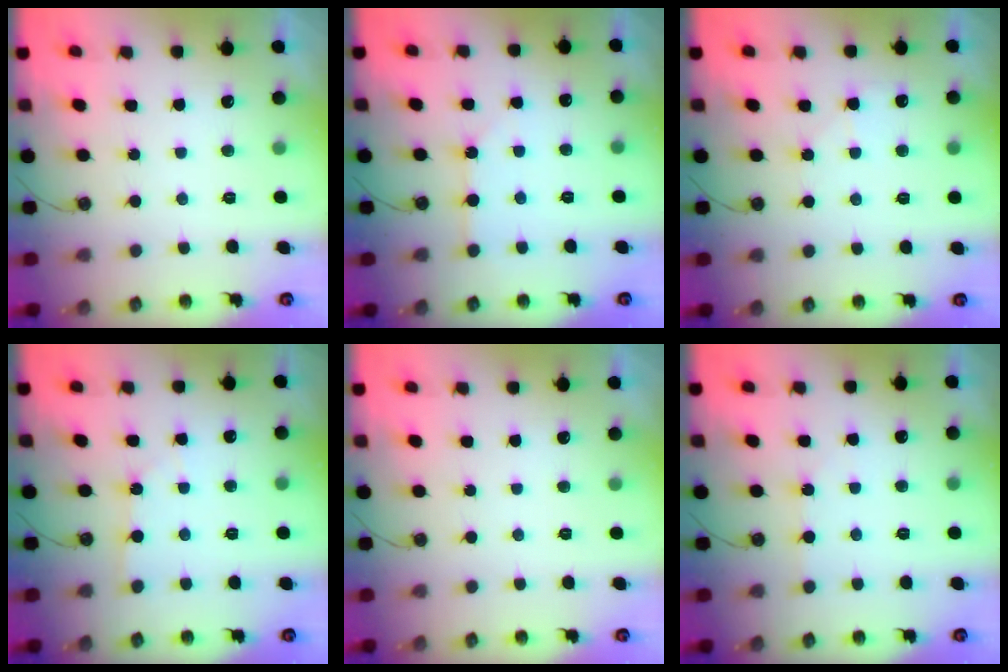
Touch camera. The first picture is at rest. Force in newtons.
{"total": 3.5, "press": 3.5, "slide": 0.4}
{"total": 4.8, "press": 4.7, "slide": 0.7}
{"total": 1.8, "press": 1.8, "slide": 0.3}
{"total": 0.0}
{"total": 2.7, "press": 2.7, "slide": 0.5}